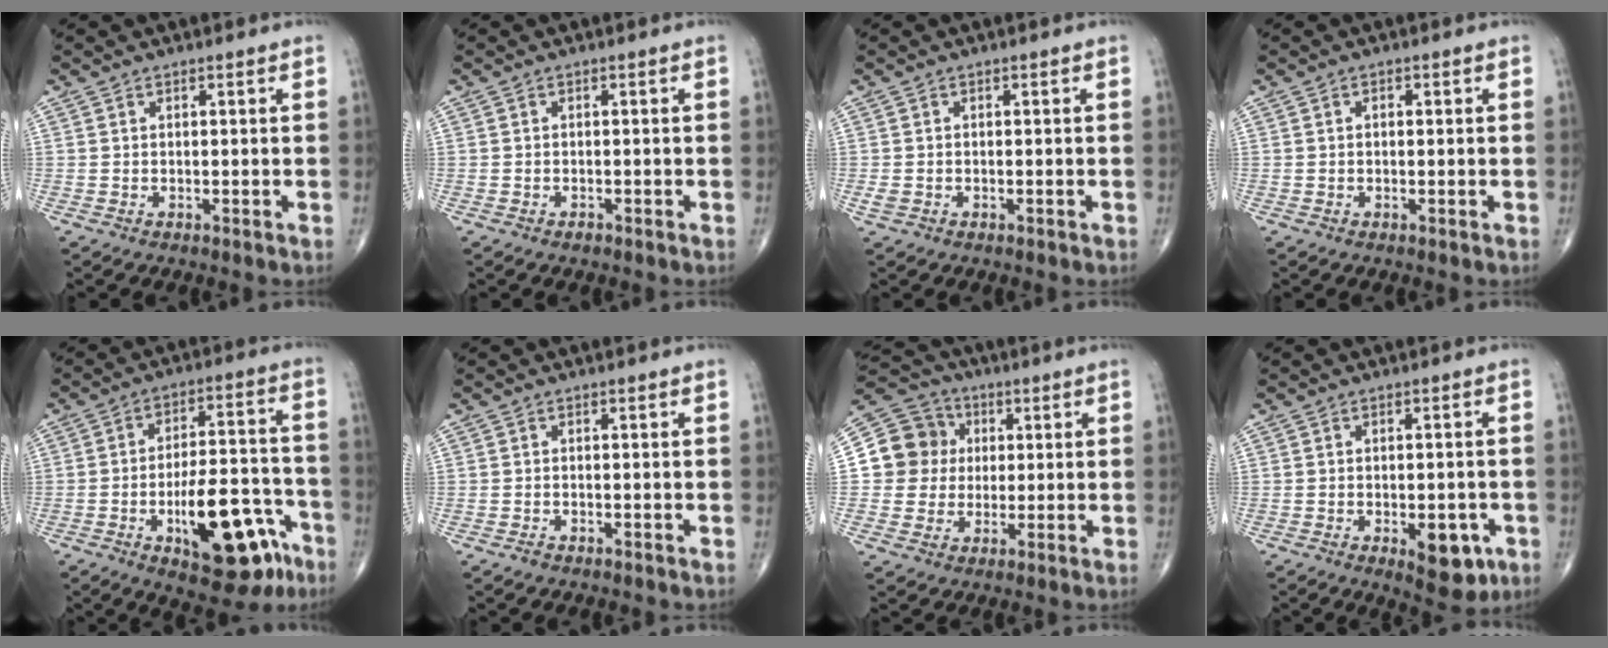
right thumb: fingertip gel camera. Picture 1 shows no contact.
{"total": 0.8, "force": [-0.6, 0.4, 0.3], "torque": [-0.004, 0.002, -0.011]}
{"total": 2.9, "force": [-0.4, 1.8, 2.2], "torque": [-0.063, -0.003, 0.000]}
{"total": 0.8, "force": [0.1, 0.5, 0.6], "torque": [-0.004, 0.003, -0.001]}
{"total": 19.3, "force": [-8.6, 8.0, 15.3], "torque": [-0.201, 0.053, -0.115]}
{"total": 0.8, "force": [-0.7, 0.3, 0.3], "torque": [-0.010, 0.000, -0.015]}
{"total": 10.6, "force": [1.1, 10.0, 3.2], "torque": [-0.030, 0.014, 0.012]}
{"total": 7.9, "force": [-3.0, 3.7, 6.3], "torque": [-0.065, 0.002, -0.030]}